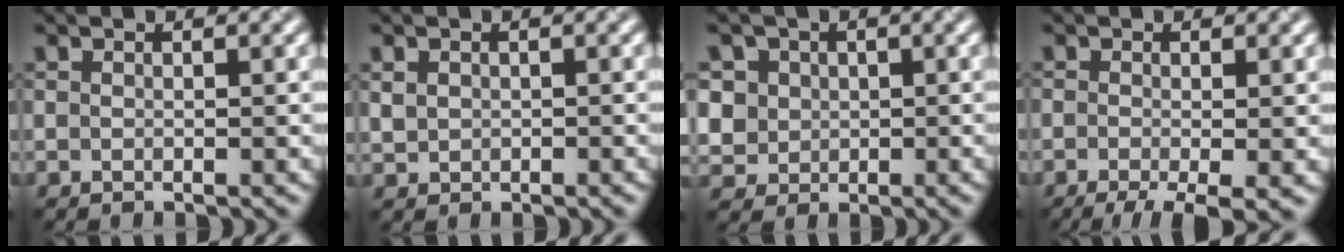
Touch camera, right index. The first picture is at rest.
{"total": 1.2, "force": [0.2, 1.1, 0.5], "torque": [-0.007, -0.003, 0.005]}
{"total": 5.6, "force": [1.7, 4.9, 1.9], "torque": [-0.048, 0.016, 0.025]}
{"total": 5.2, "force": [-2.6, 1.5, 4.2], "torque": [-0.070, -0.010, -0.040]}